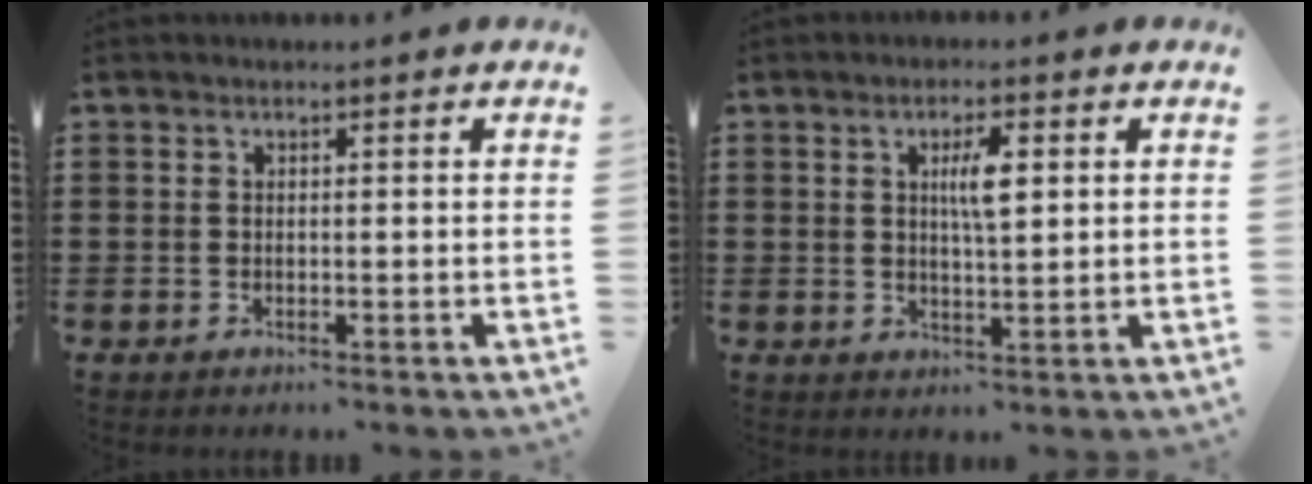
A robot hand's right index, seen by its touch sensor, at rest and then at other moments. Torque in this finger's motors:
{"motor_torque": [0.38, -0.17, 0.20, 0.04]}